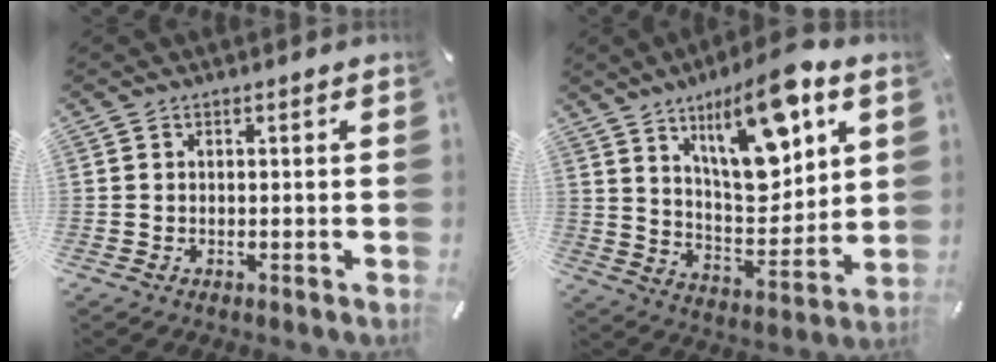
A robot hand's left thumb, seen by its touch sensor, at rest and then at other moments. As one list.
[{"total": 18.2, "force": [9.9, 7.5, 13.3], "torque": [-0.191, -0.048, 0.162]}]